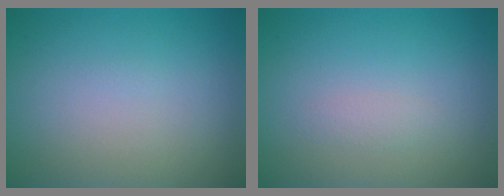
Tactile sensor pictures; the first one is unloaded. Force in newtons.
{"total": 0.8, "press": 0.8, "slide": 0.0}